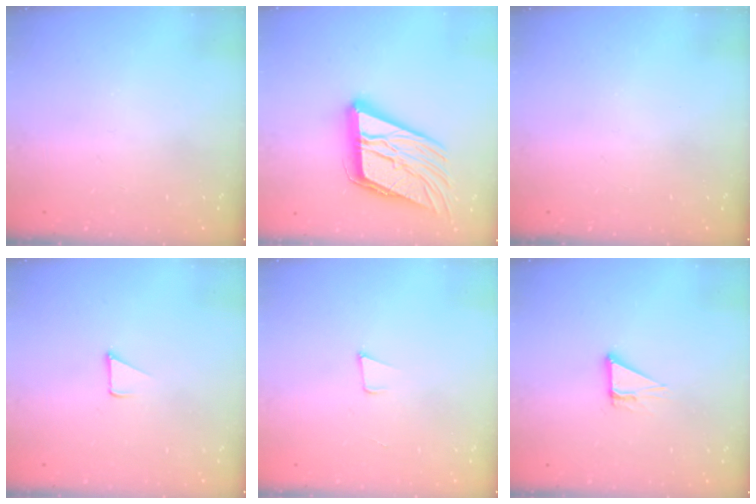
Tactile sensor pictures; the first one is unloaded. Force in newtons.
{"total": 19.2, "press": 19.0, "slide": 2.8}
{"total": 0.0}
{"total": 1.7, "press": 1.7, "slide": 0.1}
{"total": 3.9, "press": 2.9, "slide": 2.6}
{"total": 4.6, "press": 4.6, "slide": 0.2}